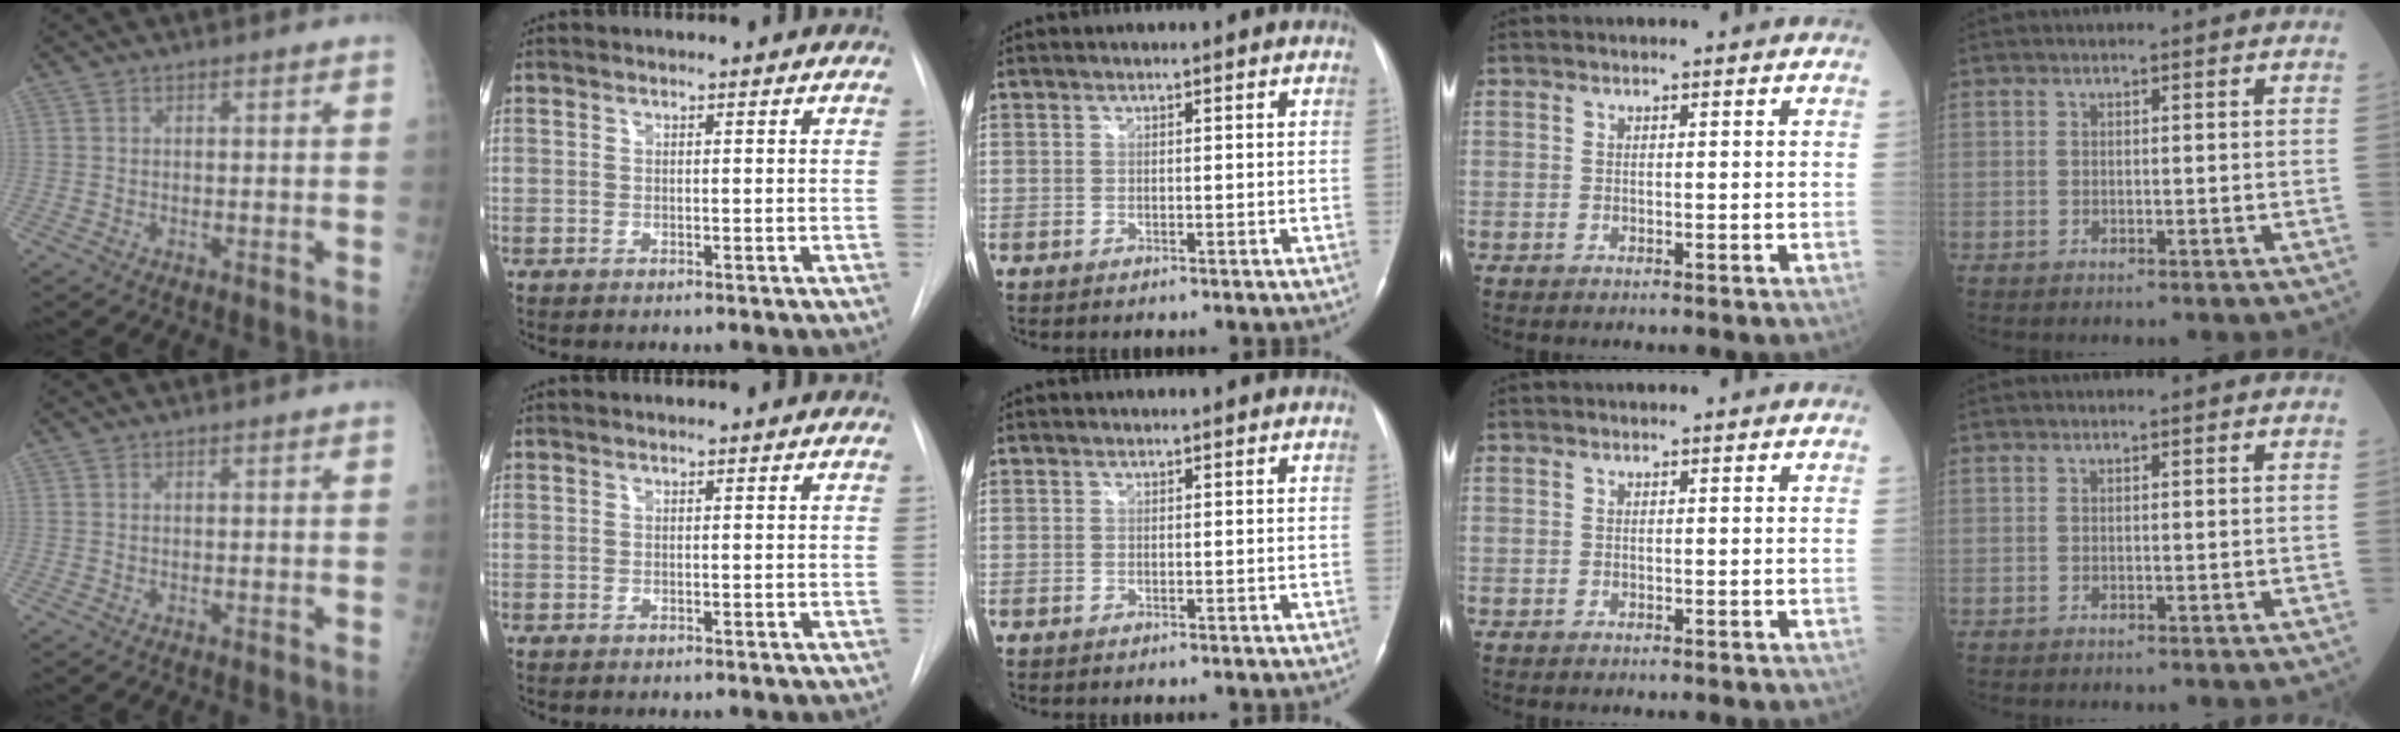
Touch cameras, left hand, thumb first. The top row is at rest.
{}